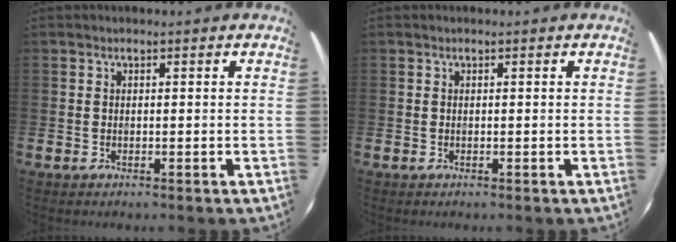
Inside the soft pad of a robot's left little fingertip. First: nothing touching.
{"total": 0.0}